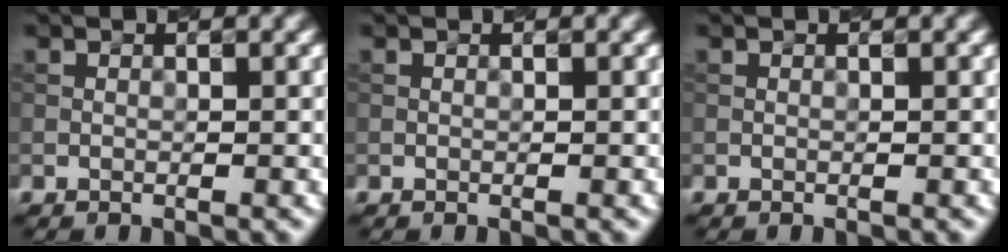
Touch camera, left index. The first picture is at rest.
{"total": 0.0}
{"total": 0.0}